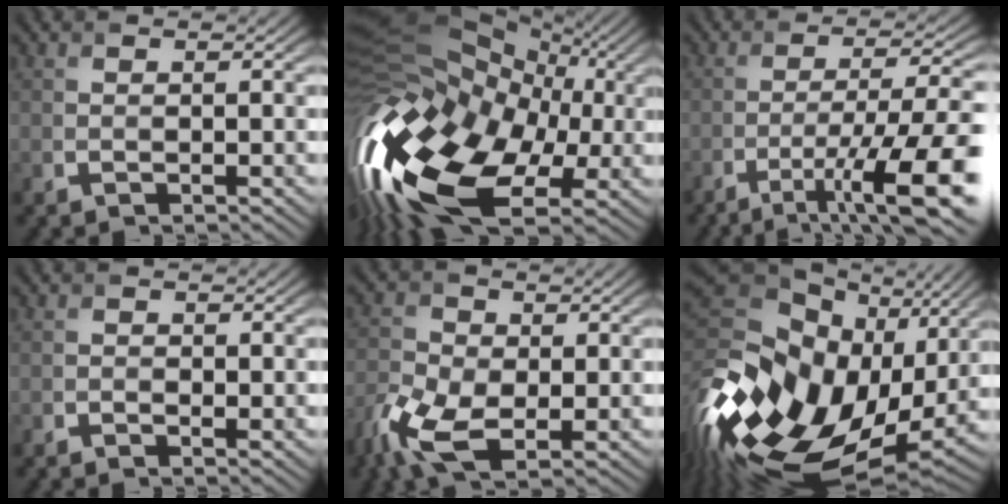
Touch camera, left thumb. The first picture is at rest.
{"total": 18.9, "force": [-3.6, 12.4, 13.8], "torque": [-0.311, -0.018, -0.047]}
{"total": 12.2, "force": [-6.4, 2.5, 10.1], "torque": [-0.163, 0.001, -0.100]}
{"total": 0.9, "force": [-0.3, 0.7, 0.5], "torque": [-0.014, -0.004, -0.003]}
{"total": 9.2, "force": [-3.8, 5.3, 6.5], "torque": [-0.168, -0.018, -0.077]}
{"total": 20.2, "force": [0.1, 14.1, 14.4], "torque": [-0.321, -0.035, 0.015]}